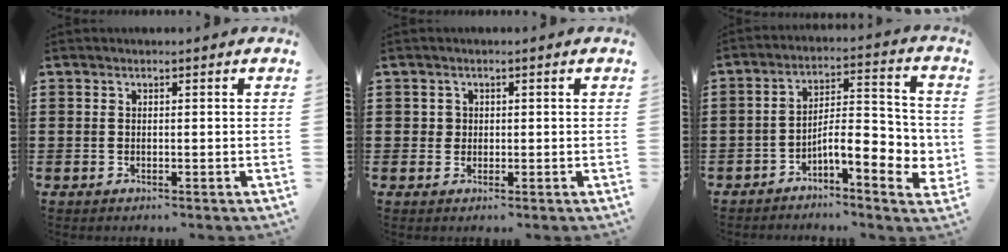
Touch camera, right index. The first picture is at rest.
{"total": 1.1, "force": [0.3, 1.0, 0.3], "torque": [-0.010, 0.004, 0.007]}
{"total": 8.0, "force": [-2.7, 2.8, 7.0], "torque": [-0.096, -0.019, -0.051]}